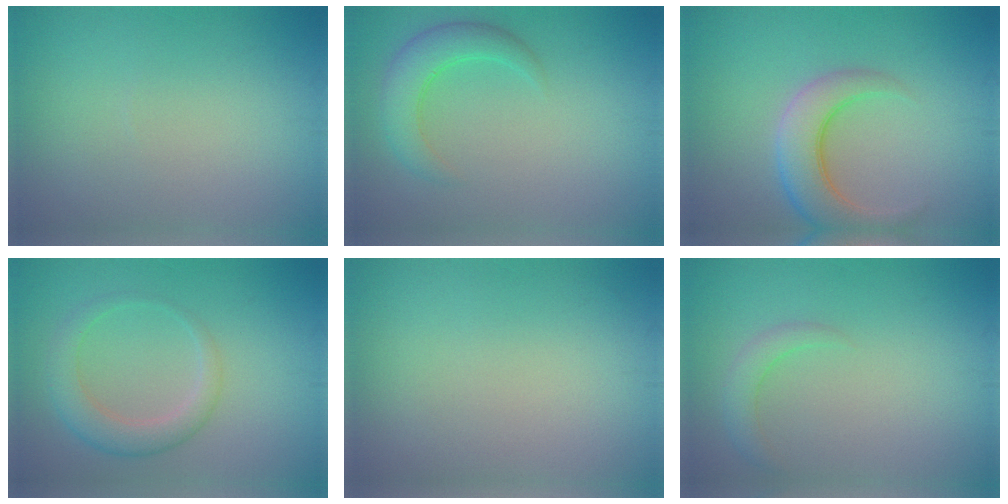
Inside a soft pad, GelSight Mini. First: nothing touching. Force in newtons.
{"total": 3.4, "press": 3.4, "slide": 0.2}
{"total": 5.0, "press": 5.0, "slide": 0.4}
{"total": 3.1, "press": 3.1, "slide": 0.2}
{"total": 0.0}
{"total": 1.6, "press": 1.6, "slide": 0.2}